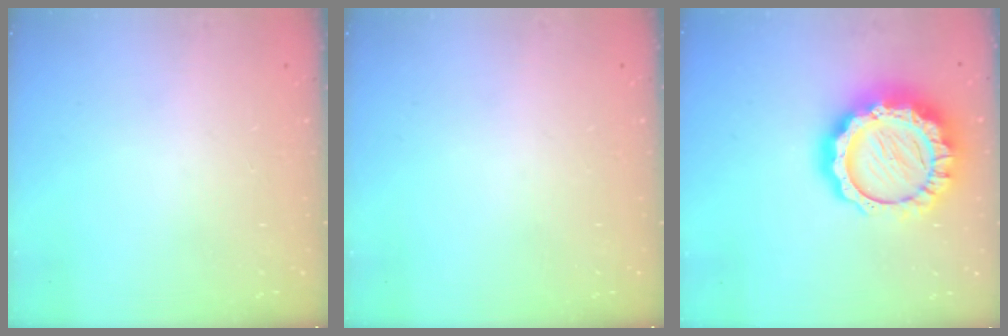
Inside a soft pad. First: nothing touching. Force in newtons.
{"total": 0.0}
{"total": 20.7, "press": 20.7, "slide": 1.5}